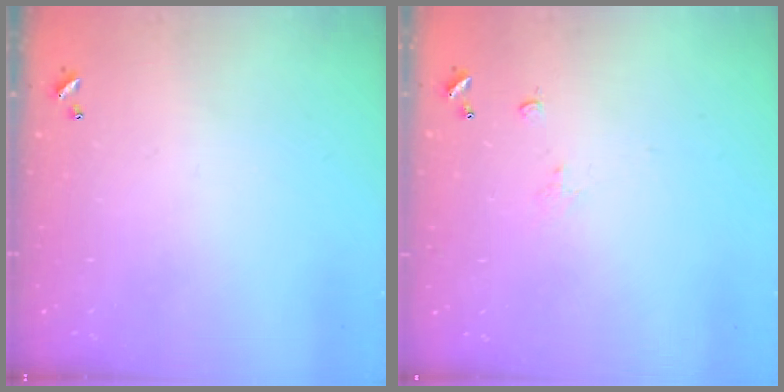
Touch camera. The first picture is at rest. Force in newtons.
{"total": 1.1, "press": 0.9, "slide": 0.5}